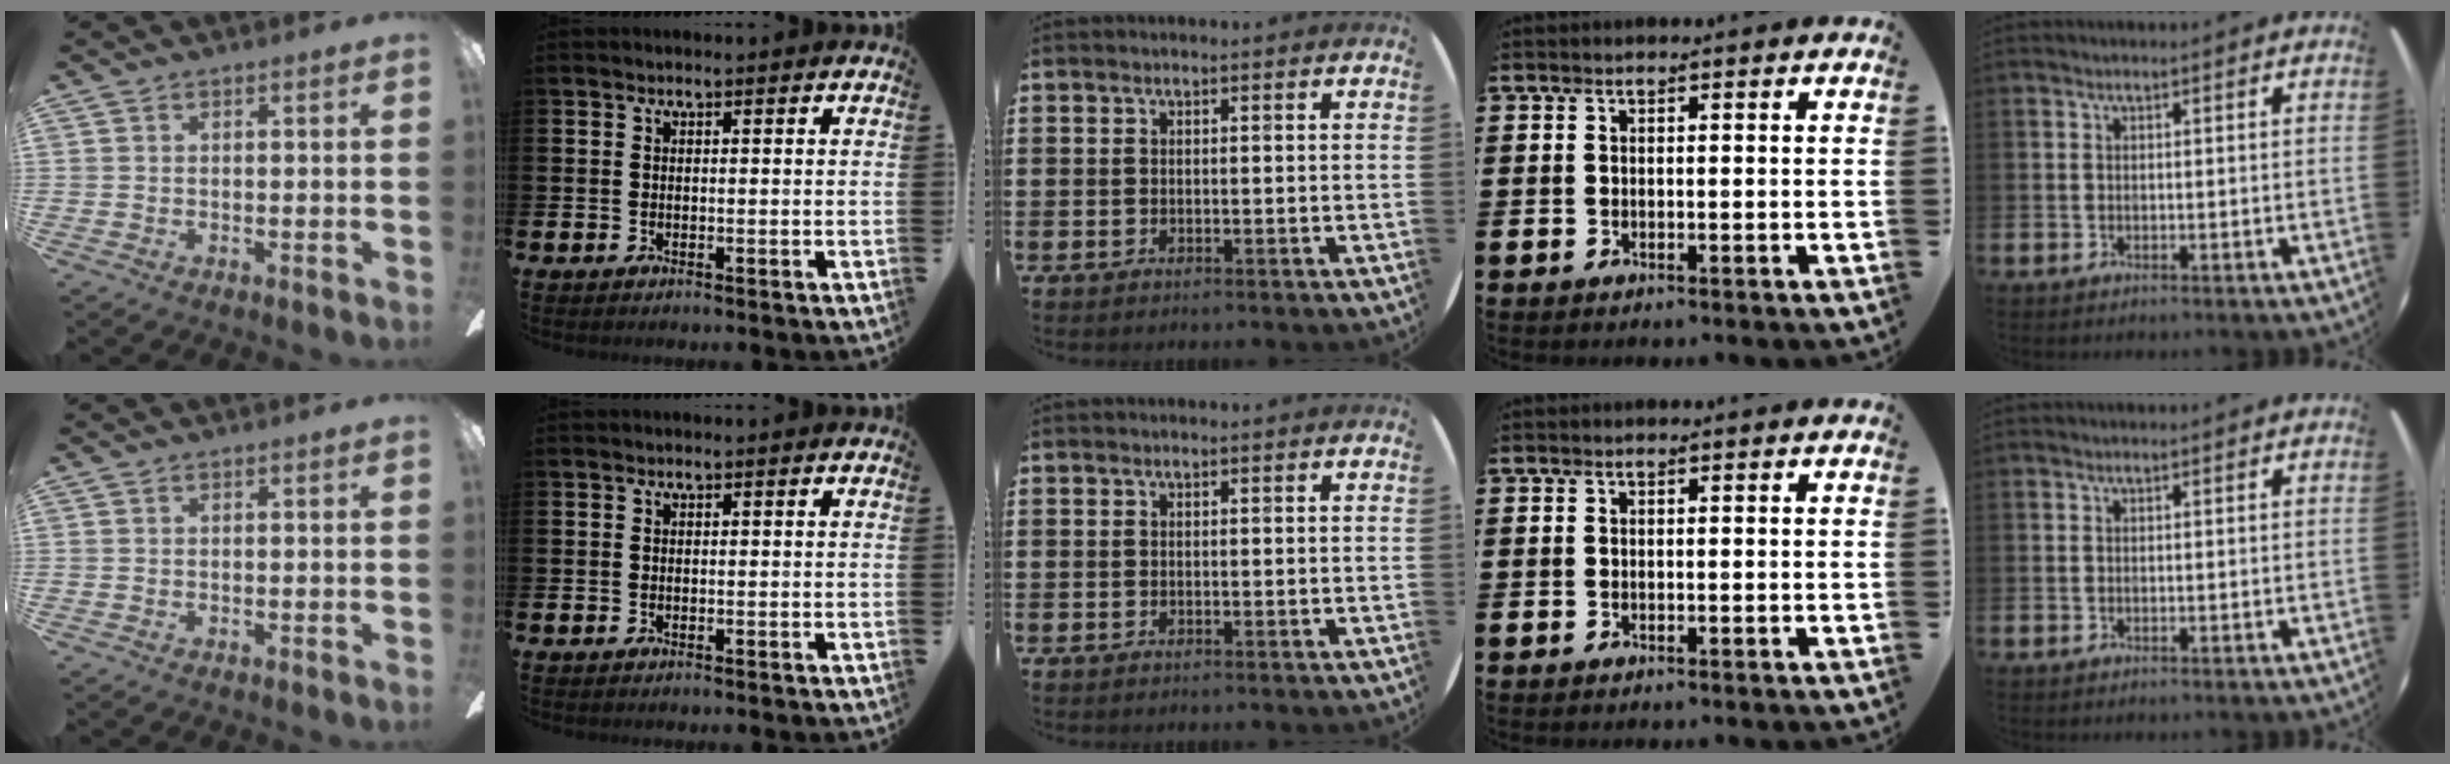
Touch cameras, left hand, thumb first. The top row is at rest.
{}